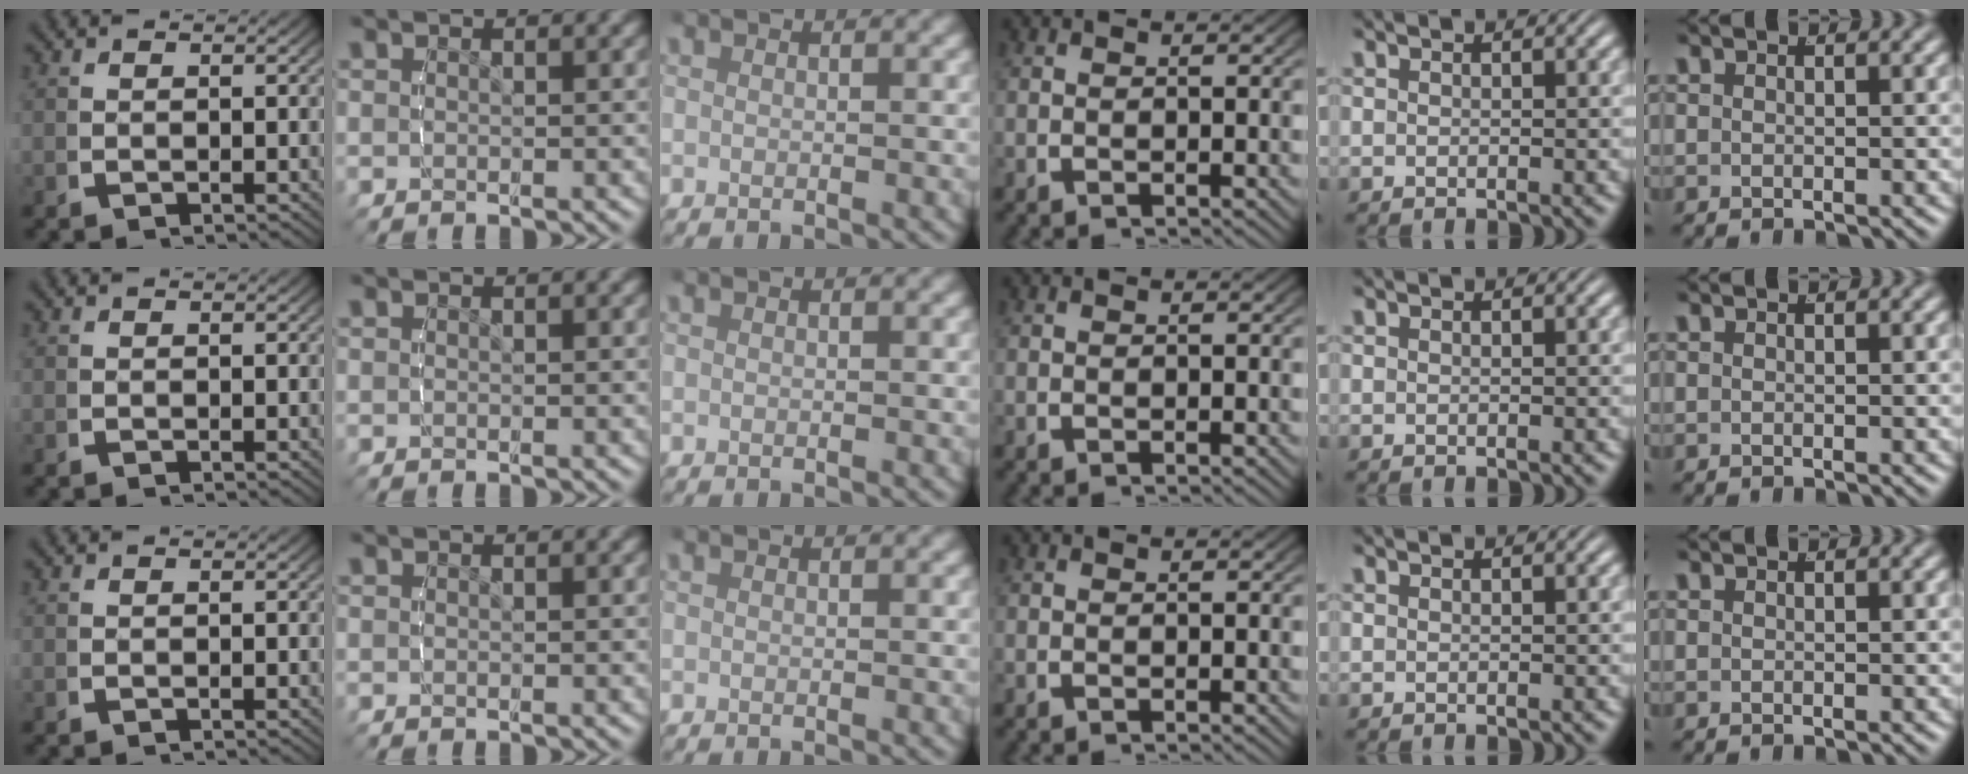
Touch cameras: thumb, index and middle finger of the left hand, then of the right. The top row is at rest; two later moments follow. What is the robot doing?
{"motion": "lift_and_place", "object": "cubes"}